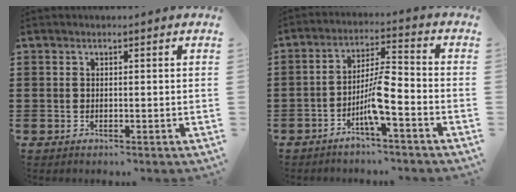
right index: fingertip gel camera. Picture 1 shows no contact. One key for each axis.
{"total": 6.2, "fx": -3.3, "fy": 0.6, "fz": 5.2, "tx": -0.112, "ty": -0.009, "tz": -0.066}